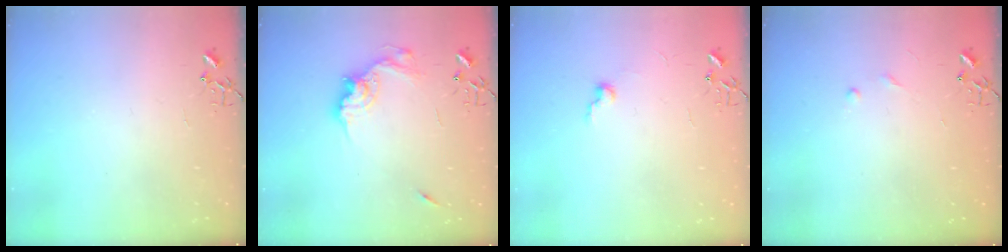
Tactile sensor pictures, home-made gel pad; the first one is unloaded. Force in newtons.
{"total": 13.6, "press": 13.6, "slide": 1.0}
{"total": 6.8, "press": 6.8, "slide": 0.8}
{"total": 6.1, "press": 6.1, "slide": 0.6}